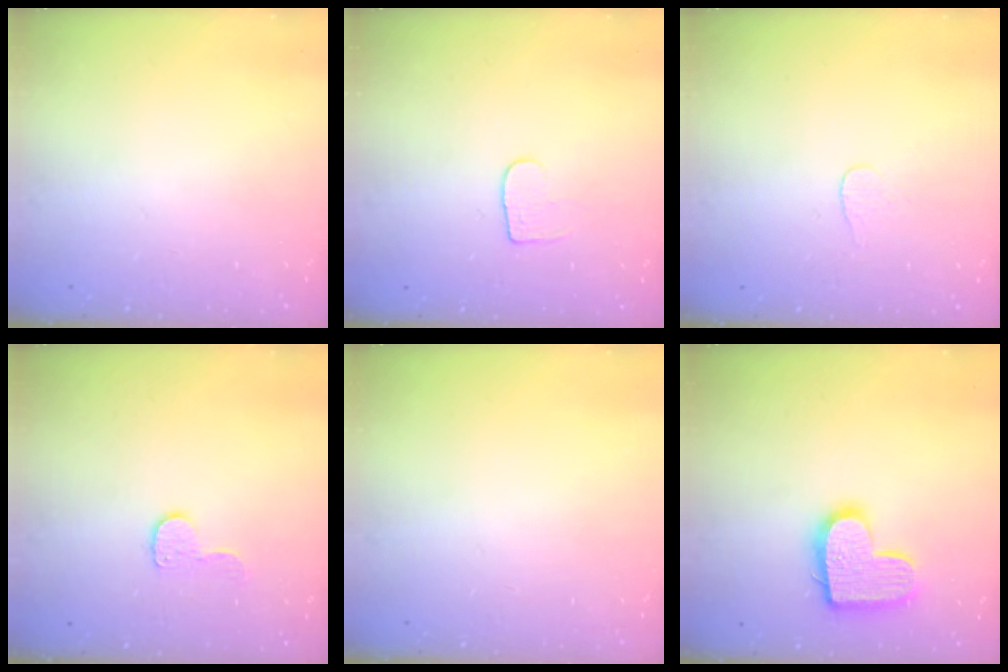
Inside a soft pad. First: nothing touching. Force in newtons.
{"total": 4.3, "press": 4.3, "slide": 0.5}
{"total": 2.7, "press": 2.7, "slide": 0.3}
{"total": 6.7, "press": 6.7, "slide": 0.4}
{"total": 0.0}
{"total": 14.6, "press": 14.6, "slide": 0.9}